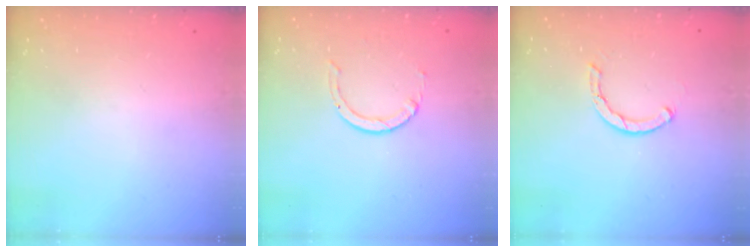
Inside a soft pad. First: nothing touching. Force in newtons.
{"total": 2.0, "press": 2.0, "slide": 0.2}
{"total": 2.5, "press": 2.5, "slide": 0.1}